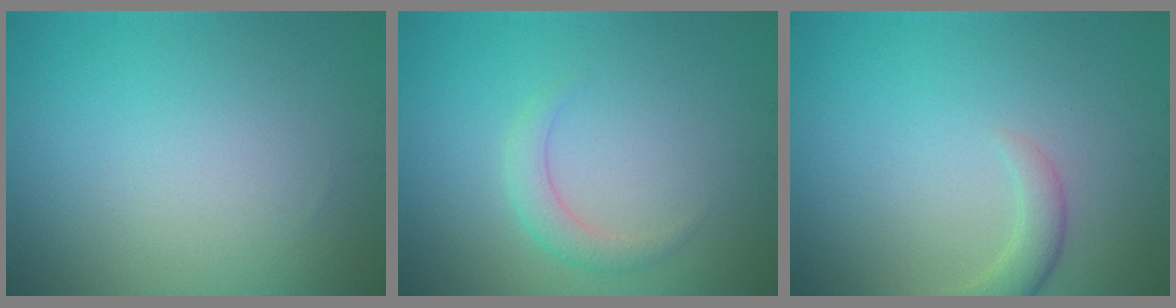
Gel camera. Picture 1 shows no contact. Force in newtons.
{"total": 1.8, "press": 1.8, "slide": 0.0}
{"total": 2.2, "press": 2.2, "slide": 0.2}